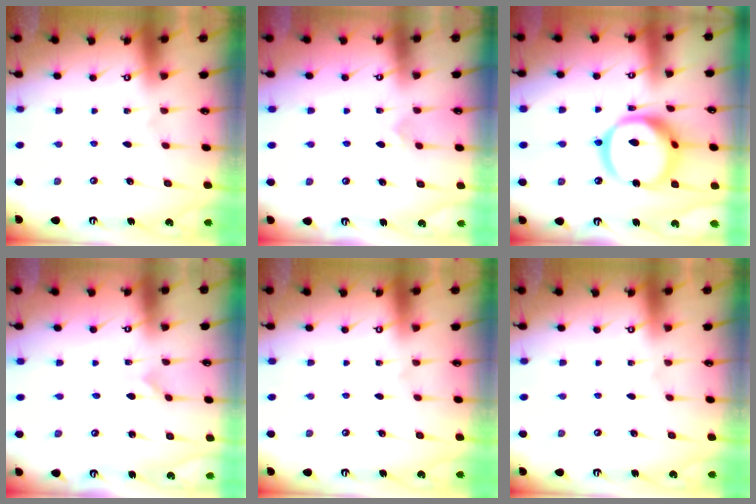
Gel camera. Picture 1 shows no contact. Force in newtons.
{"total": 5.0, "press": 5.0, "slide": 0.3}
{"total": 17.9, "press": 17.8, "slide": 1.9}
{"total": 0.0}
{"total": 0.0}
{"total": 0.0}